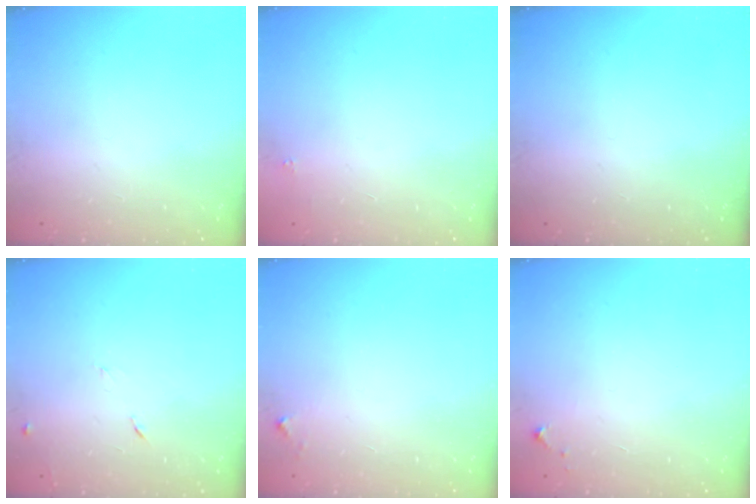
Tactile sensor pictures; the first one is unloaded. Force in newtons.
{"total": 1.8, "press": 1.7, "slide": 0.1}
{"total": 0.0}
{"total": 6.7, "press": 6.7, "slide": 0.8}
{"total": 2.8, "press": 2.8, "slide": 0.2}
{"total": 4.3, "press": 4.3, "slide": 0.7}